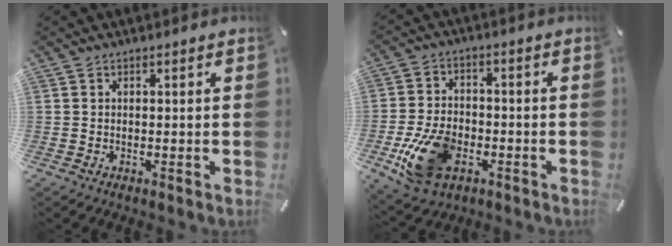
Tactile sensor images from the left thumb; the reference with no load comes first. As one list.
[{"total": 13.5, "force": [-4.9, 8.8, 9.0], "torque": [-0.183, 0.010, -0.085]}]